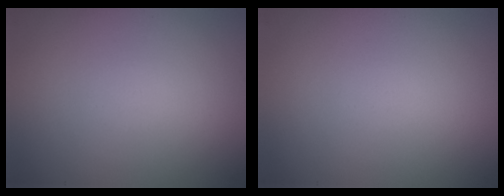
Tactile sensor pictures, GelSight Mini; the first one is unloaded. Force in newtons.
{"total": 0.0}